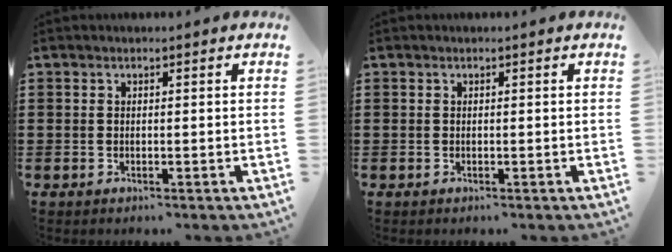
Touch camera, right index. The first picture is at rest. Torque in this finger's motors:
{"motor_torque": [-0.12, 0.06, 0.00, 0.00]}